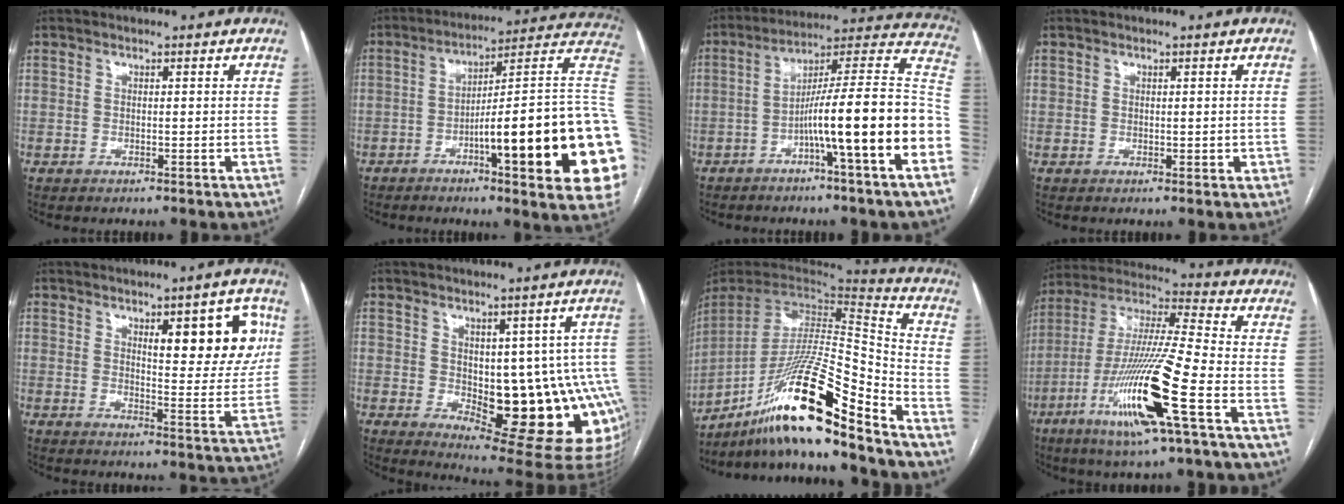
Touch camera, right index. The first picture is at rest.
{"total": 26.1, "force": [-5.0, 1.7, 25.6], "torque": [-0.244, 0.008, -0.076]}
{"total": 18.7, "force": [-5.8, -0.6, 17.7], "torque": [-0.220, 0.031, -0.092]}
{"total": 1.6, "force": [0.1, 1.2, 1.1], "torque": [-0.015, 0.005, 0.007]}
{"total": 11.6, "force": [4.7, 3.1, 10.2], "torque": [-0.125, 0.002, 0.065]}
{"total": 16.4, "force": [-2.4, 6.7, 14.8], "torque": [-0.127, 0.011, -0.007]}
{"total": 22.8, "force": [-16.1, 0.9, 16.2], "torque": [-0.301, -0.004, -0.289]}
{"total": 18.9, "force": [-7.6, 0.2, 17.3], "torque": [-0.363, -0.026, -0.147]}